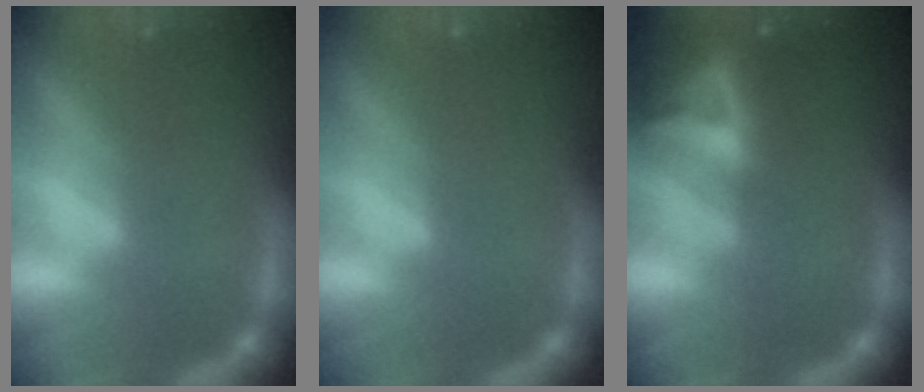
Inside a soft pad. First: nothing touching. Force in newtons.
{"total": 0.0}
{"total": 9.4}